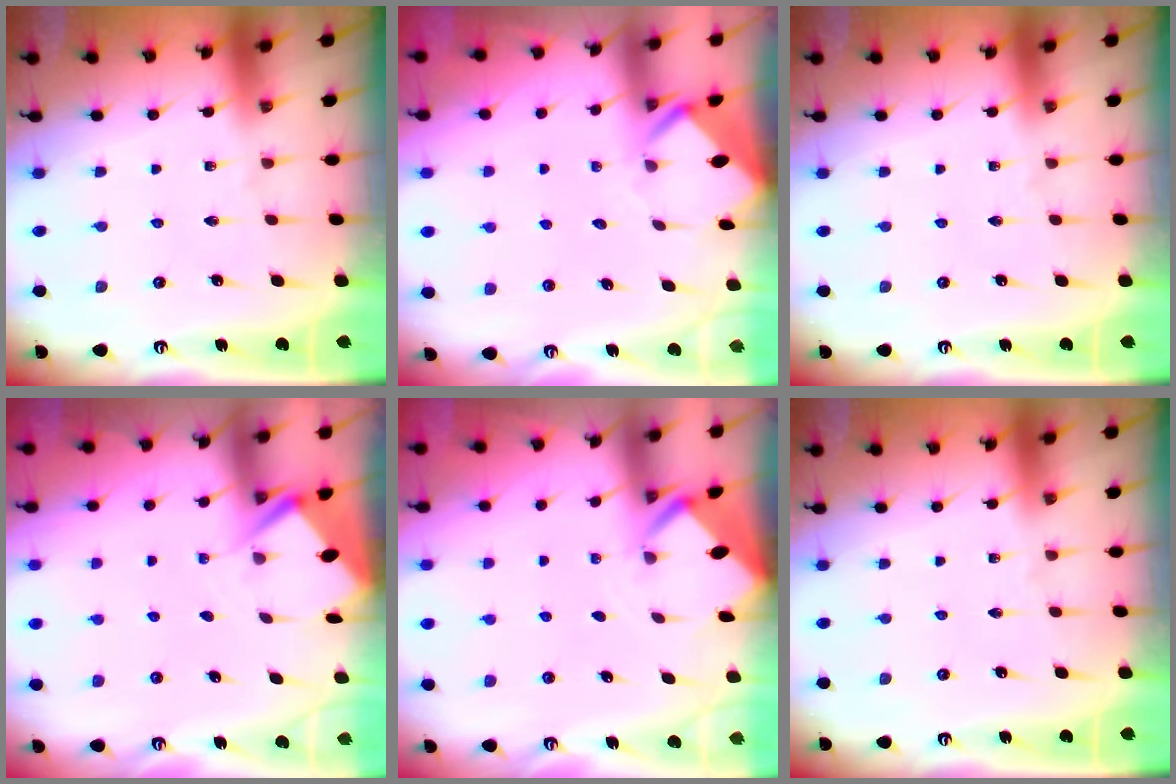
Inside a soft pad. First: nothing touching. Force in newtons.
{"total": 3.6, "press": 3.6, "slide": 0.2}
{"total": 0.0}
{"total": 2.9, "press": 2.9, "slide": 0.3}
{"total": 2.0, "press": 2.0, "slide": 0.0}
{"total": 0.0}